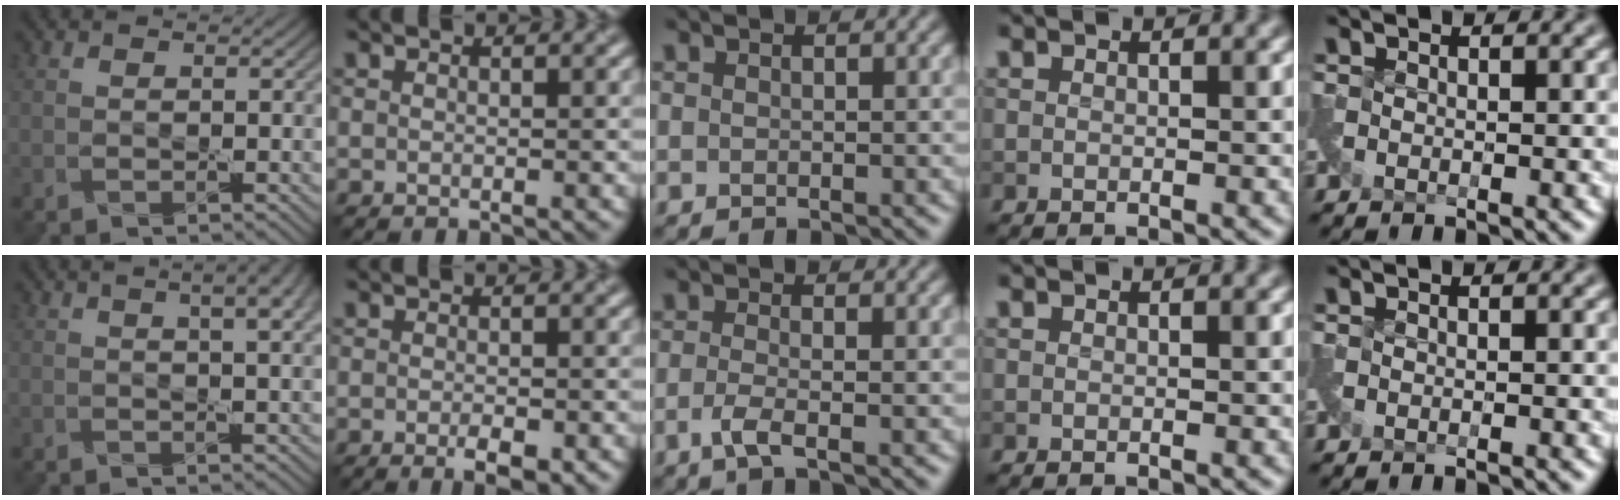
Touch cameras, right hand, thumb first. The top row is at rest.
{"thumb": {"total": 6.6, "force": [2.8, 2.1, 5.6], "torque": [-0.061, 0.017, 0.021]}, "index": {"total": 2.5, "force": [-1.1, 0.6, 2.2], "torque": [-0.034, -0.005, -0.016]}, "middle": {"total": 2.1, "force": [-0.9, 0.6, 1.8], "torque": [-0.039, -0.005, -0.025]}, "little": {"total": 0.9, "force": [-0.9, -0.1, 0.2], "torque": [-0.003, -0.015, -0.019]}}